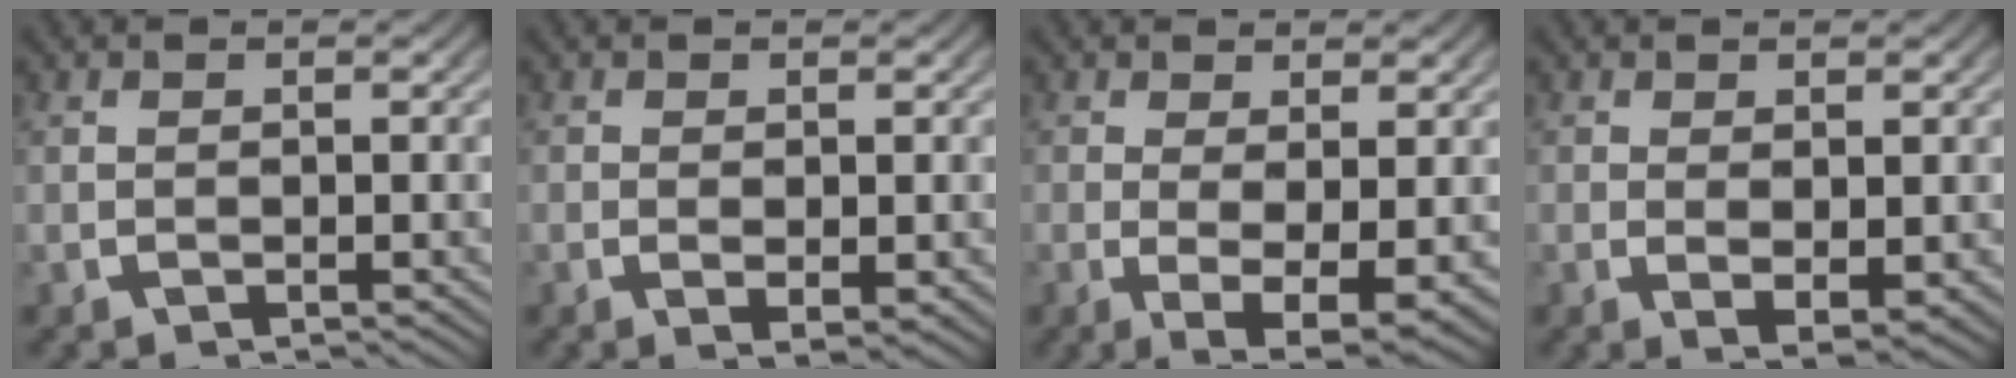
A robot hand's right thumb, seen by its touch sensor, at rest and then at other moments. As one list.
[{"total": 1.4, "force": [-0.1, 0.8, 1.1], "torque": [-0.015, -0.001, -0.006]}, {"total": 6.0, "force": [-1.7, 2.8, 4.9], "torque": [-0.089, -0.031, -0.017]}, {"total": 2.5, "force": [-0.1, 1.7, 1.9], "torque": [-0.031, -0.012, 0.002]}]